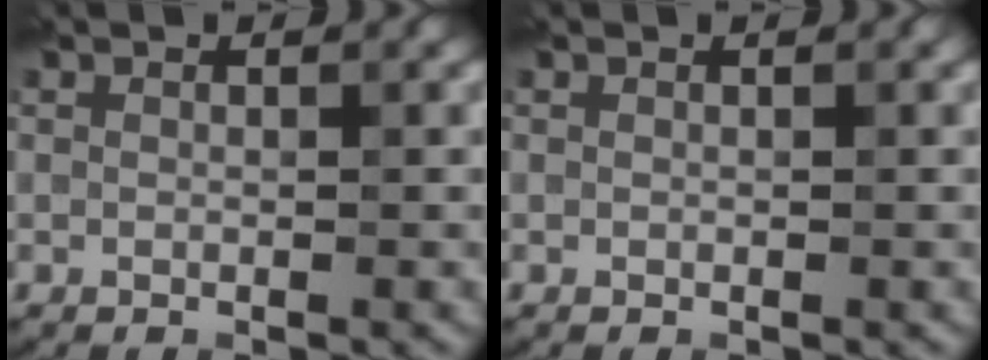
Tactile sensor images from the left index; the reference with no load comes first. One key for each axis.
{"total": 0.0}